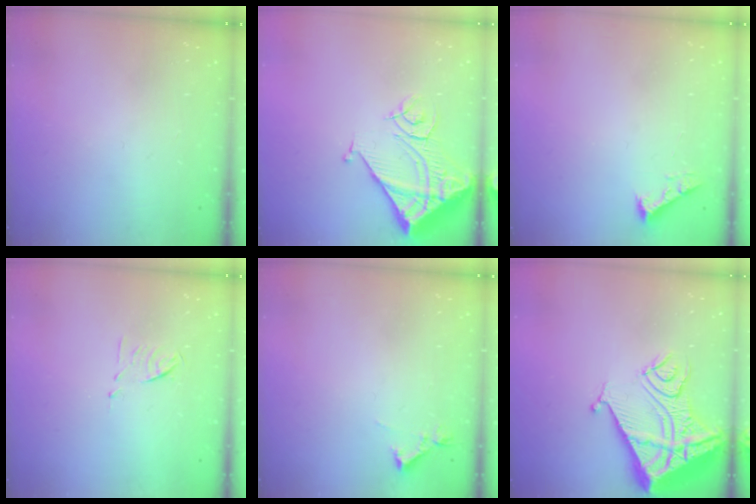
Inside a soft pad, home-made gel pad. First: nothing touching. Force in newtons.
{"total": 13.6, "press": 13.6, "slide": 1.6}
{"total": 2.5, "press": 2.5, "slide": 0.3}
{"total": 5.1, "press": 5.0, "slide": 1.1}
{"total": 3.4, "press": 3.3, "slide": 0.7}
{"total": 20.1, "press": 19.9, "slide": 2.1}